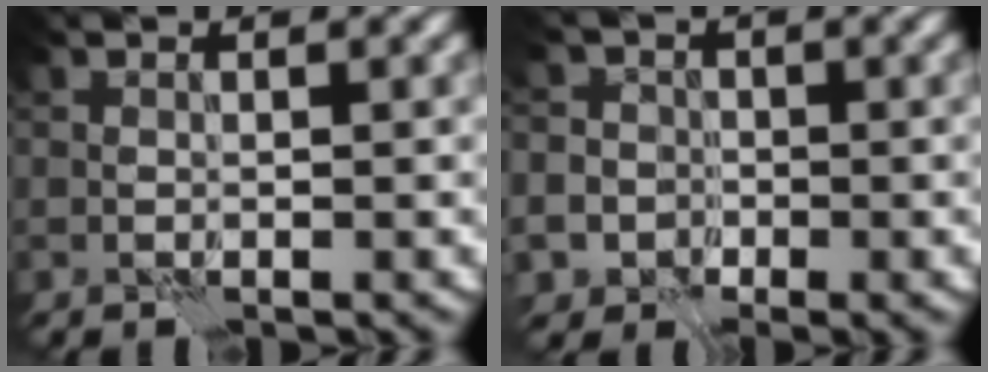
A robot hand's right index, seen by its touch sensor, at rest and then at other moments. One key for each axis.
{"total": 7.4, "fx": -2.4, "fy": 6.8, "fz": 1.9, "tx": -0.027, "ty": 0.004, "tz": -0.085}